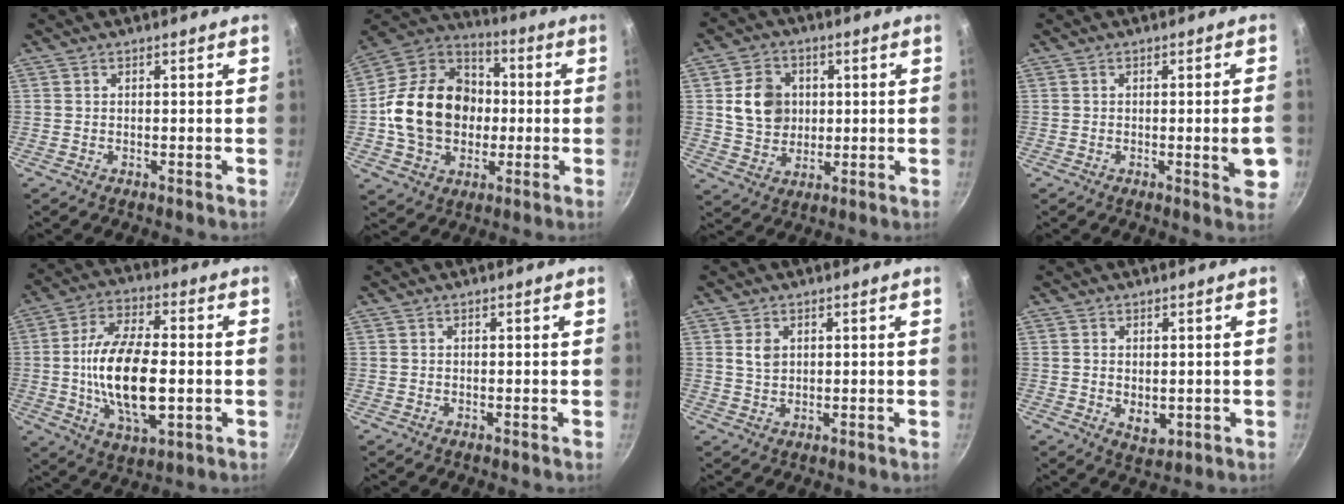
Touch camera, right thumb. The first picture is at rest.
{"total": 20.7, "force": [-0.8, 16.4, 12.6], "torque": [-0.187, 0.039, -0.018]}
{"total": 9.6, "force": [1.6, 8.0, 5.0], "torque": [-0.058, 0.000, 0.030]}
{"total": 5.8, "force": [-1.0, 1.1, 5.6], "torque": [-0.065, -0.002, -0.013]}
{"total": 18.1, "force": [-1.6, 8.6, 15.8], "torque": [-0.280, 0.013, -0.031]}
{"total": 0.0}
{"total": 3.1, "force": [1.0, 2.2, 1.9], "torque": [-0.028, -0.005, 0.022]}
{"total": 4.4, "force": [-0.3, 2.9, 3.2], "torque": [-0.050, -0.012, 0.003]}